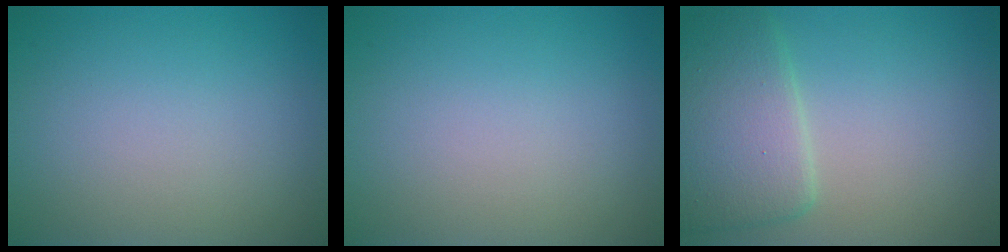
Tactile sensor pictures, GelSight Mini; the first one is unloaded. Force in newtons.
{"total": 0.0}
{"total": 4.9, "press": 4.9, "slide": 0.1}